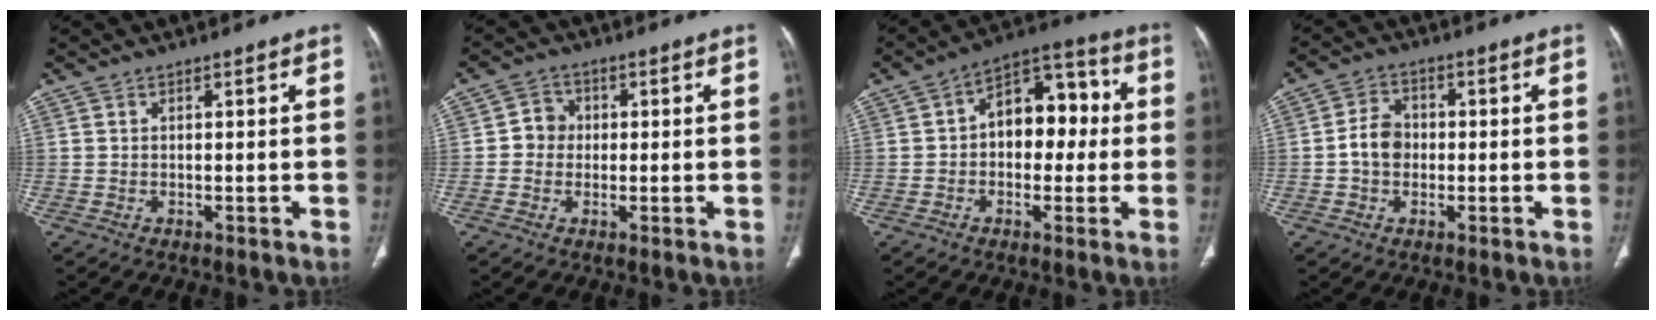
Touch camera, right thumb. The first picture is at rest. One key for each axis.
{"total": 4.1, "fx": 0.0, "fy": 3.8, "fz": 1.4, "tx": 0.000, "ty": 0.009, "tz": -0.008}
{"total": 12.7, "fx": 0.7, "fy": 8.3, "fz": 9.6, "tx": -0.095, "ty": 0.038, "tz": -0.001}
{"total": 5.6, "fx": -0.5, "fy": 4.5, "fz": 3.3, "tx": -0.045, "ty": 0.015, "tz": -0.017}